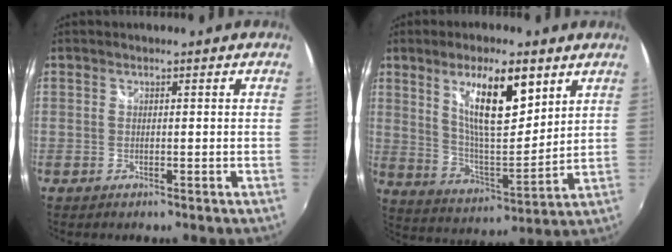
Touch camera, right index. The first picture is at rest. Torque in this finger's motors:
{"motor_torque": [1.39, 0.75, 0.77, 0.12]}